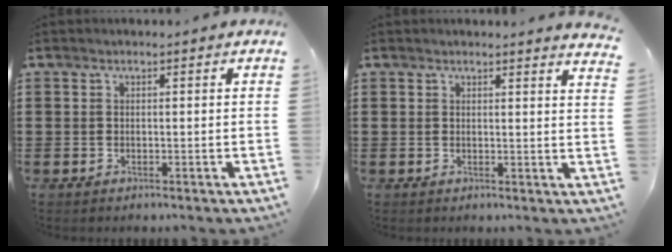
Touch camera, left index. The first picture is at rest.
{"total": 1.8, "force": [1.7, -0.3, 0.5], "torque": [-0.006, -0.007, 0.031]}